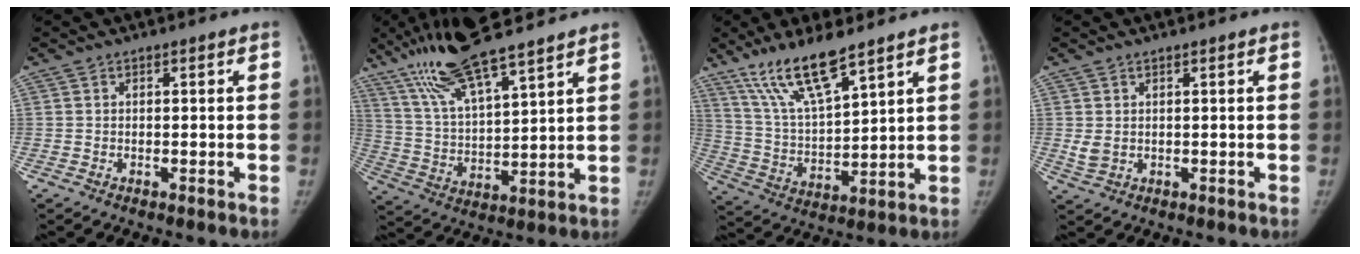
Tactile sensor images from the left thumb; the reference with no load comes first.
{"total": 17.0, "force": [12.8, 2.8, 10.8], "torque": [-0.192, -0.046, 0.244]}
{"total": 13.6, "force": [9.8, 2.9, 9.0], "torque": [-0.164, -0.049, 0.200]}
{"total": 2.6, "force": [0.8, 1.6, 1.9], "torque": [-0.039, -0.004, 0.025]}